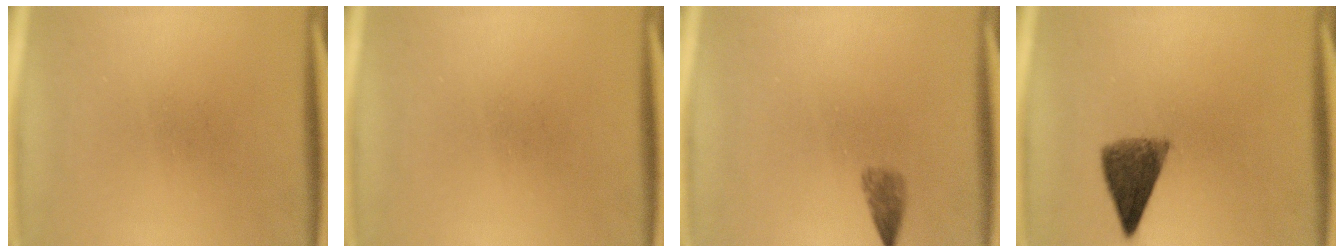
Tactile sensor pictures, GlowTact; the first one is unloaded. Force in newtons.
{"total": 0.0}
{"total": 1.8}
{"total": 6.6}